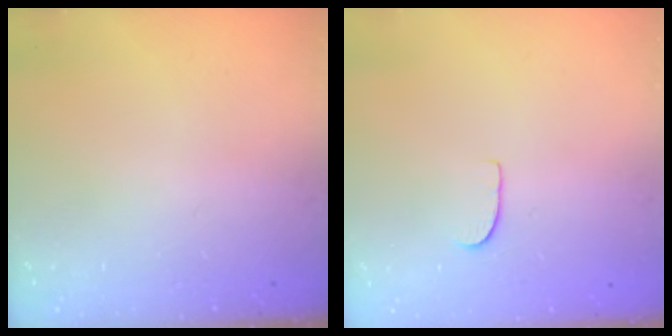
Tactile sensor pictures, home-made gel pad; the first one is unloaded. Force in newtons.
{"total": 5.2, "press": 5.2, "slide": 0.4}